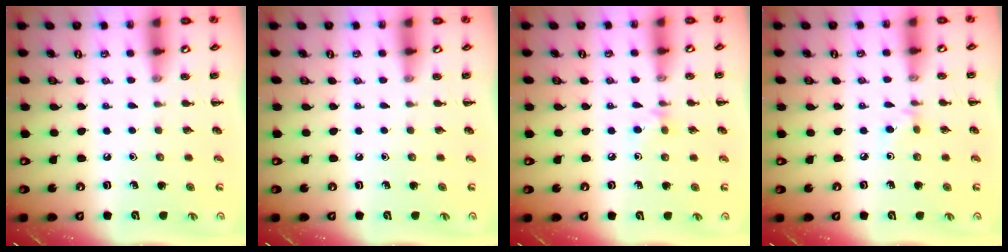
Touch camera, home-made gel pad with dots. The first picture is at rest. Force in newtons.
{"total": 0.0}
{"total": 5.1, "press": 4.8, "slide": 1.7}
{"total": 3.8, "press": 3.5, "slide": 1.6}